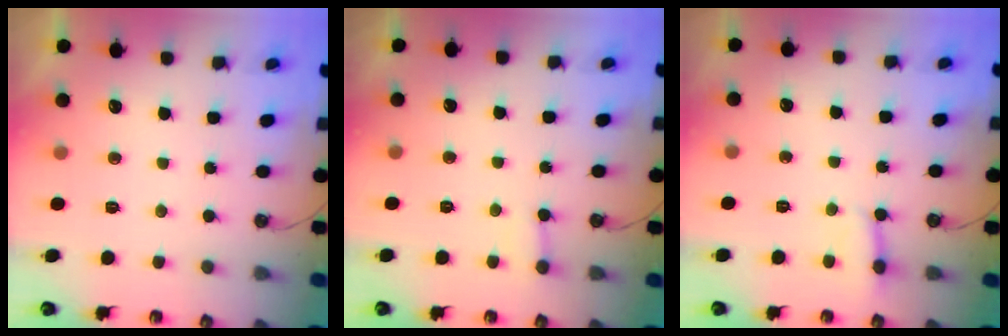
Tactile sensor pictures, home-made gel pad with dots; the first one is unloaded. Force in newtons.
{"total": 3.6, "press": 3.5, "slide": 0.8}
{"total": 2.8, "press": 2.8, "slide": 0.2}